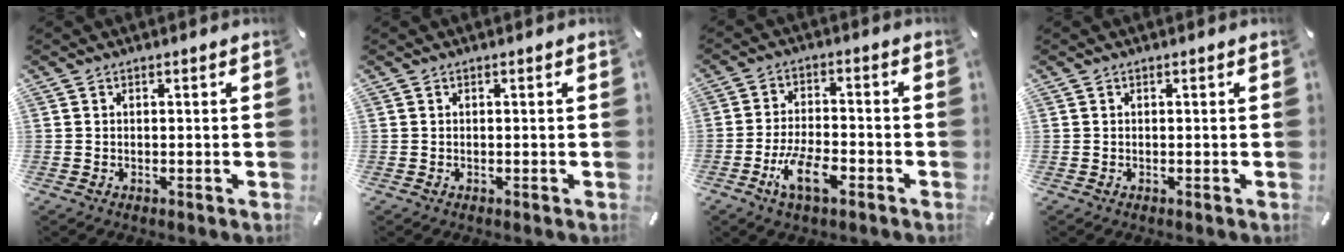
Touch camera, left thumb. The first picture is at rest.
{"total": 0.0}
{"total": 9.4, "force": [-4.7, 4.1, 7.1], "torque": [-0.146, 0.012, -0.085]}
{"total": 0.0}